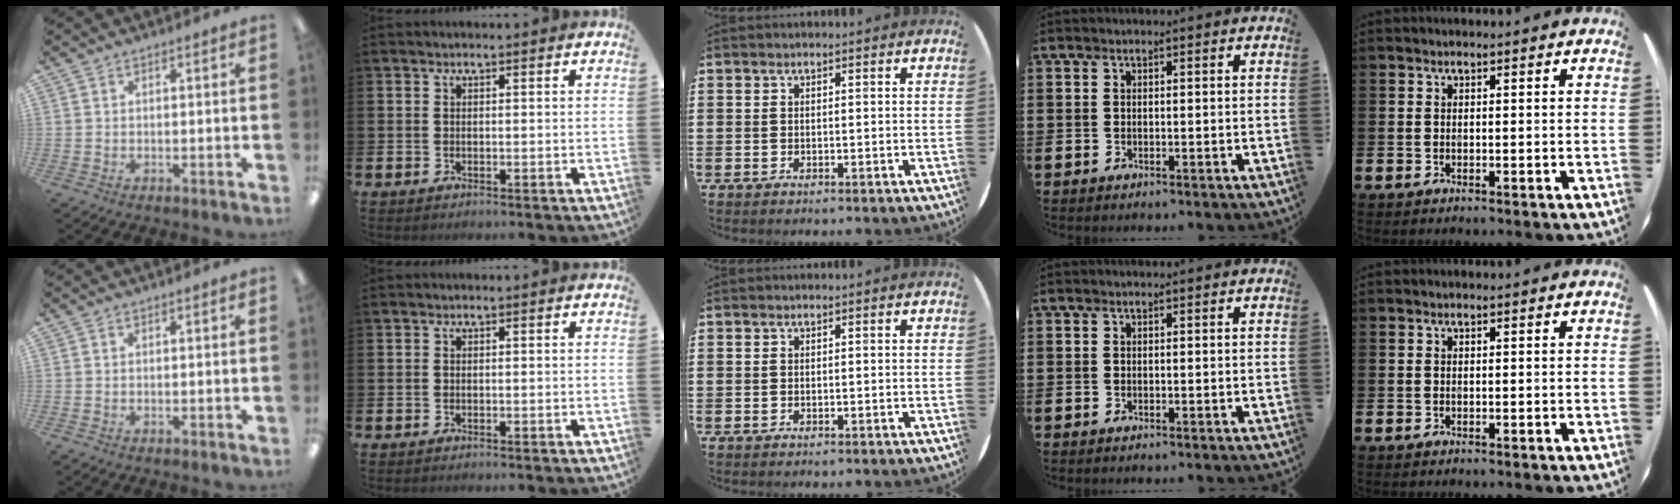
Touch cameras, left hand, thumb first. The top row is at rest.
{}